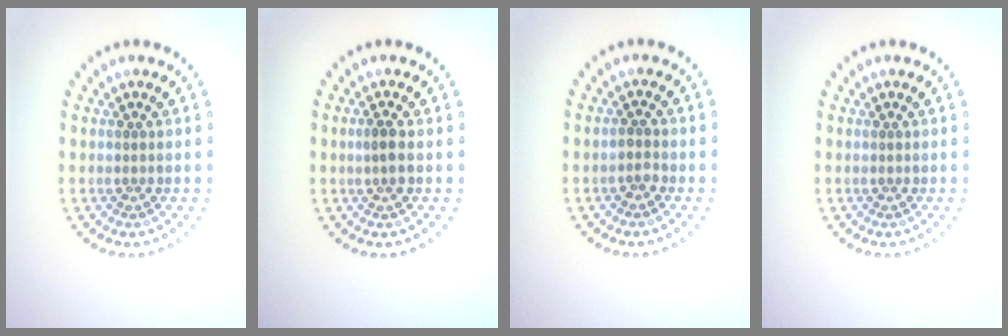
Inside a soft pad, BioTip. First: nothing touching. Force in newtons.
{"total": 1.5, "press": 1.4, "slide": 0.5}
{"total": 0.8, "press": 0.8, "slide": 0.3}
{"total": 0.0}